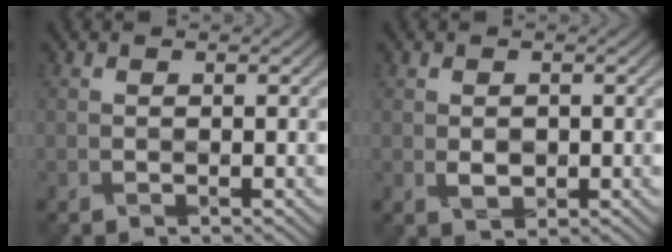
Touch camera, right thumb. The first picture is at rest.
{"total": 1.4, "force": [0.0, 1.2, 0.8], "torque": [-0.015, -0.006, 0.008]}